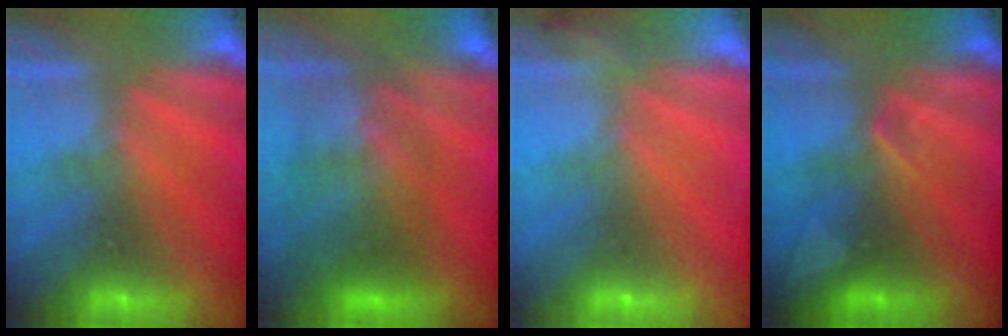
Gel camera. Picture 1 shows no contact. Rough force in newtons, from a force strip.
{"total": 2.8}
{"total": 2.8}
{"total": 2.4}